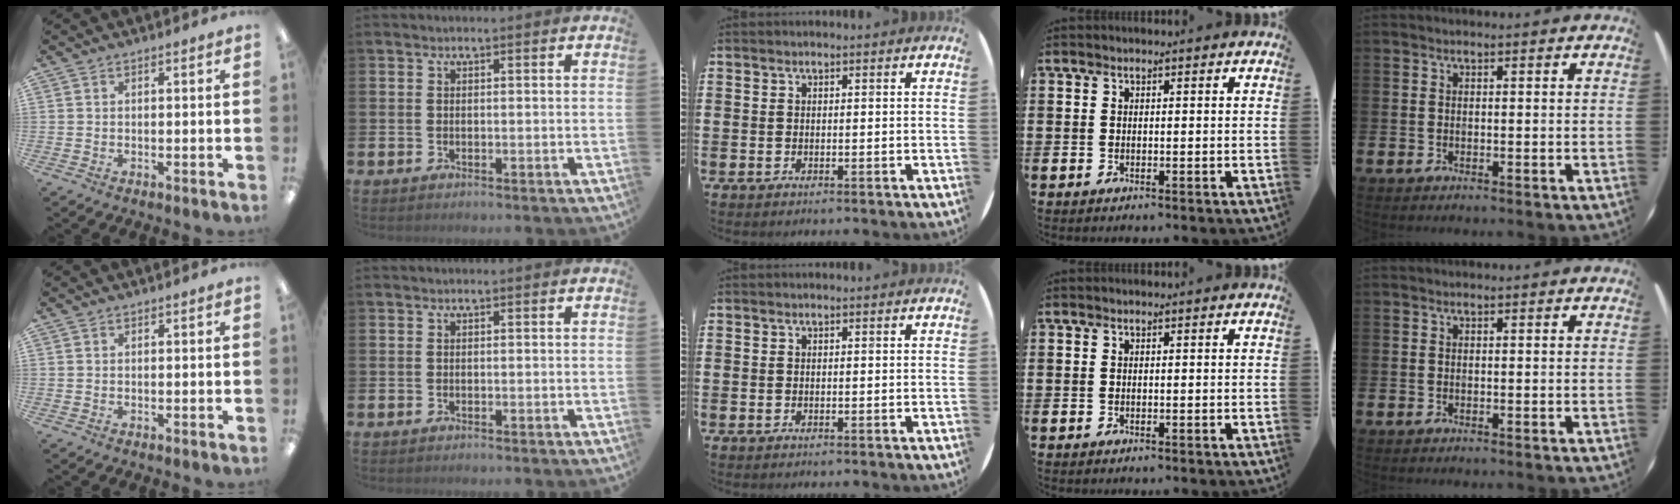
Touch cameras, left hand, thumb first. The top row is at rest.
{}